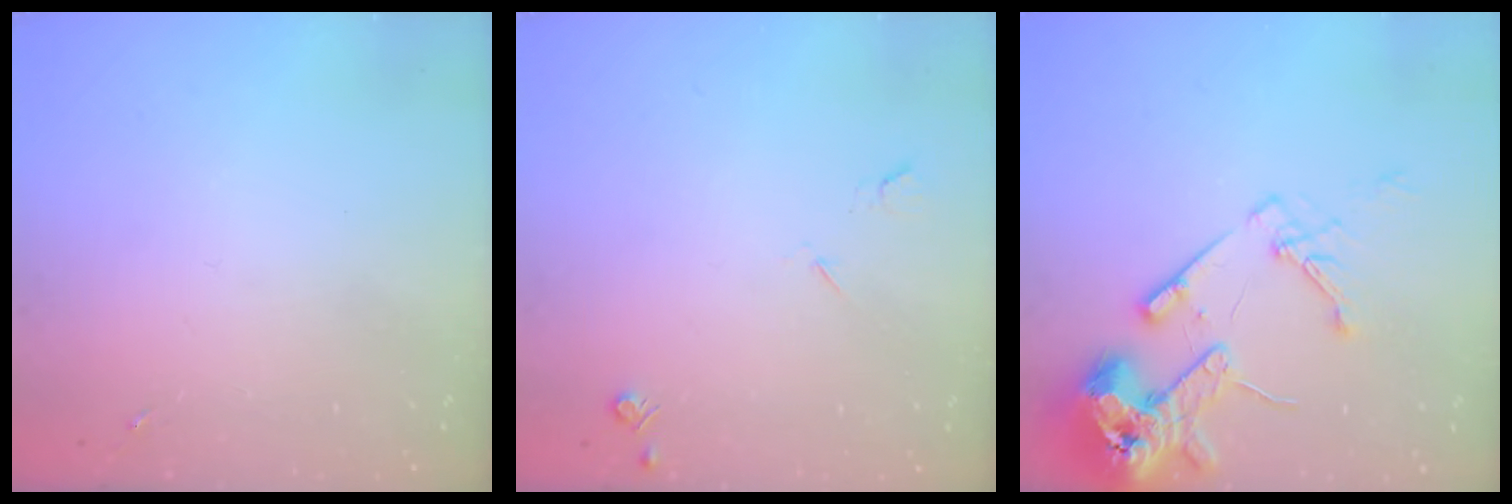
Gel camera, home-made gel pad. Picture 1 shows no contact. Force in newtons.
{"total": 4.6, "press": 4.5, "slide": 0.7}
{"total": 16.3, "press": 16.1, "slide": 2.5}